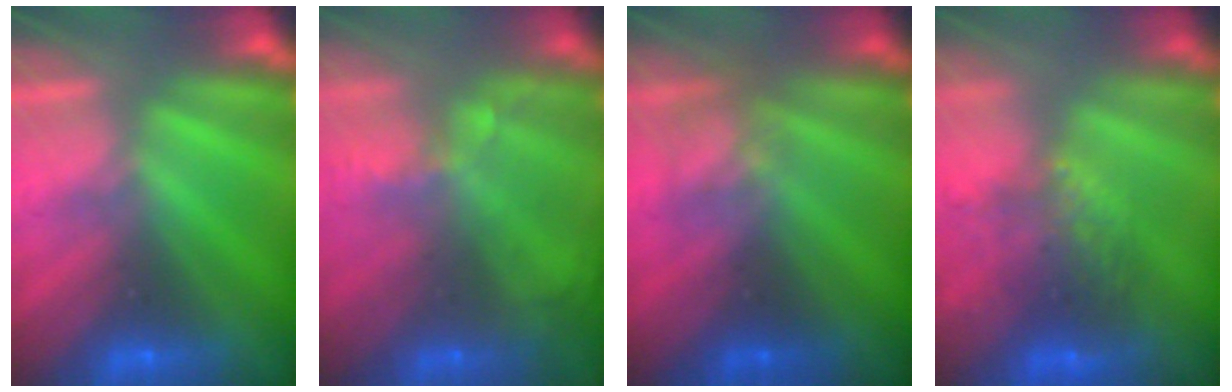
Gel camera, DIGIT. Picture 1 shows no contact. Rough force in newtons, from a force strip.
{"total": 11.4}
{"total": 2.4}
{"total": 7.8}